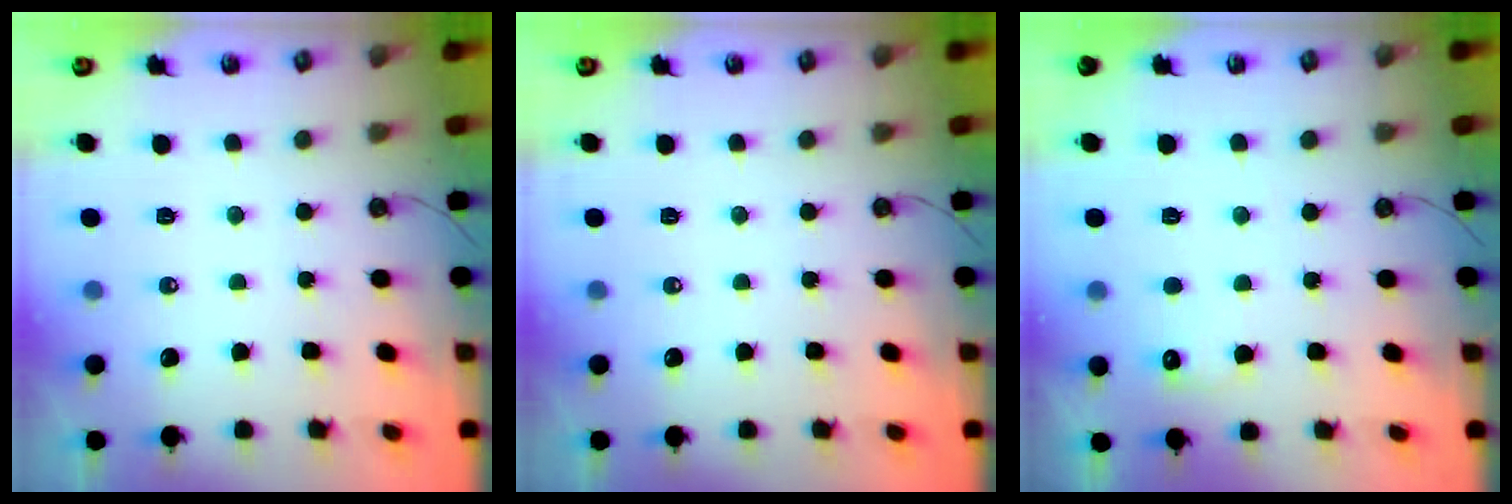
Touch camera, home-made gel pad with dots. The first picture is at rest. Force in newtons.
{"total": 0.0}
{"total": 5.5, "press": 5.5, "slide": 0.6}